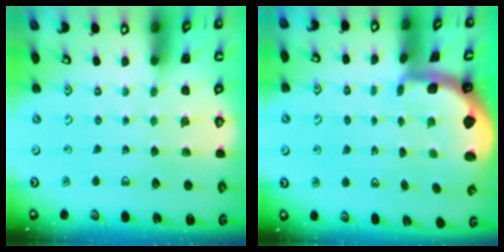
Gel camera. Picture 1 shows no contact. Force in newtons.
{"total": 1.5, "press": 1.5, "slide": 0.4}